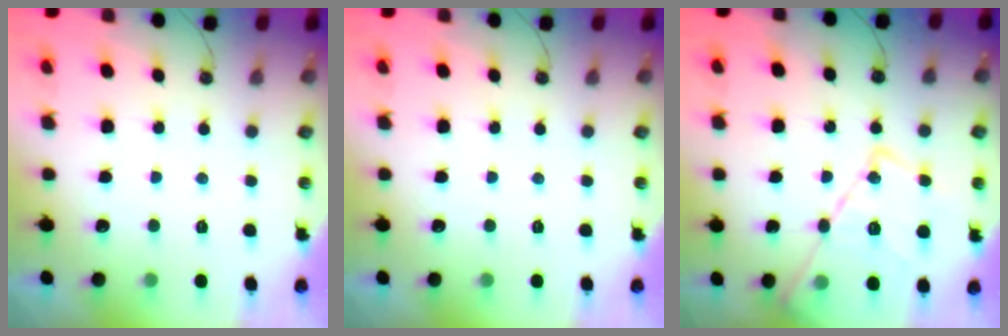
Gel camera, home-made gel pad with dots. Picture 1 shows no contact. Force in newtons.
{"total": 0.0}
{"total": 19.5, "press": 19.4, "slide": 1.8}